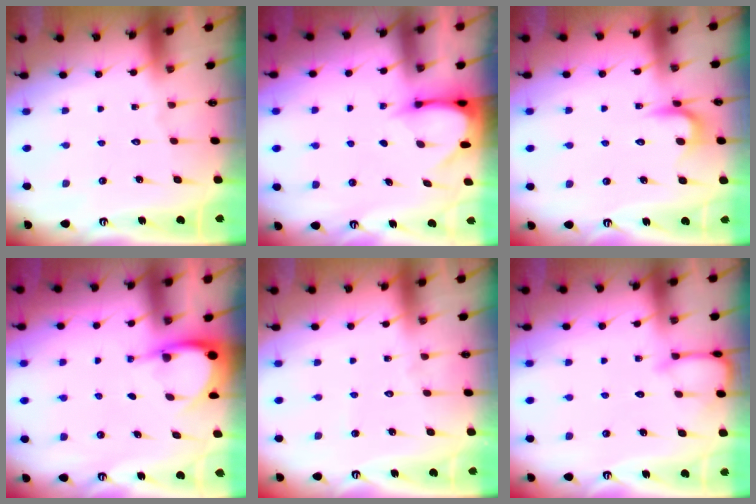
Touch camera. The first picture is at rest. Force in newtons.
{"total": 3.7, "press": 3.7, "slide": 0.3}
{"total": 5.3, "press": 5.3, "slide": 0.8}
{"total": 4.0, "press": 4.0, "slide": 0.2}
{"total": 2.3, "press": 2.3, "slide": 0.3}
{"total": 6.7, "press": 6.6, "slide": 0.6}